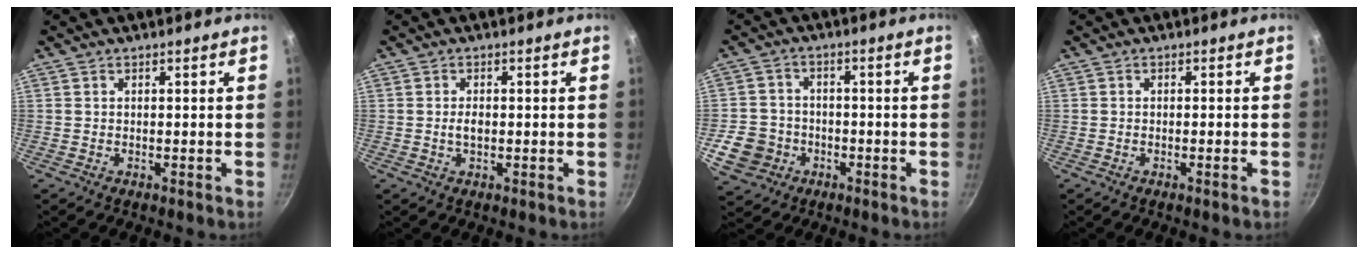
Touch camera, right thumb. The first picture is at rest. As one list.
[{"total": 2.1, "force": [-0.1, 1.2, 1.7], "torque": [-0.029, 0.005, -0.003]}, {"total": 8.5, "force": [-3.1, 7.4, 2.8], "torque": [-0.034, 0.024, -0.055]}, {"total": 1.0, "force": [-0.6, 0.0, 0.9], "torque": [-0.021, 0.007, -0.011]}]